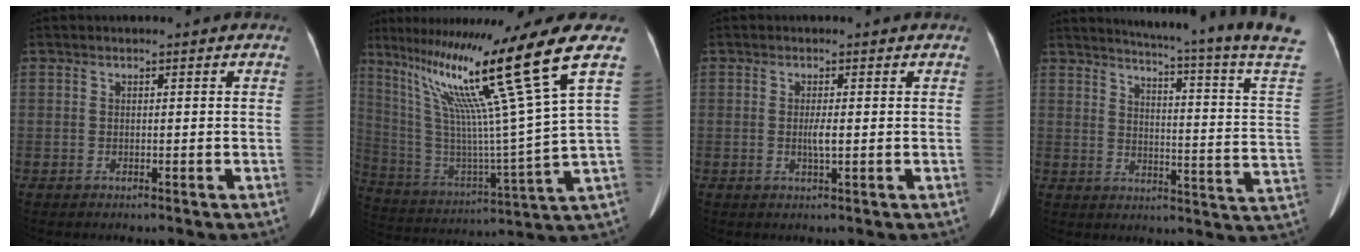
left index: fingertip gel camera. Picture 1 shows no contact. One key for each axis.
{"total": 21.0, "fx": 12.6, "fy": -3.1, "fz": 16.5, "tx": -0.292, "ty": -0.041, "tz": 0.217}
{"total": 1.8, "fx": -0.4, "fy": 0.2, "fz": 1.7, "tx": -0.035, "ty": -0.012, "tz": -0.008}
{"total": 21.8, "fx": 18.8, "fy": -3.6, "fz": 10.4, "tx": -0.164, "ty": -0.122, "tz": 0.223}